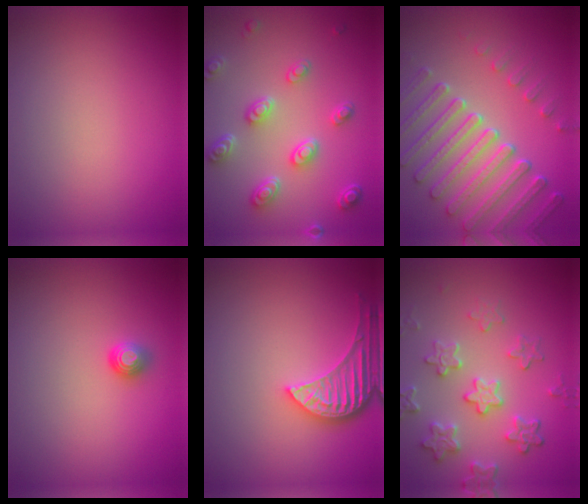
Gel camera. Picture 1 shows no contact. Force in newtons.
{"total": 4.6, "press": 3.6, "slide": 2.8}
{"total": 7.1, "press": 5.4, "slide": 4.7}
{"total": 1.2, "press": 1.0, "slide": 0.6}
{"total": 4.0, "press": 3.4, "slide": 2.1}
{"total": 4.7, "press": 4.0, "slide": 2.5}